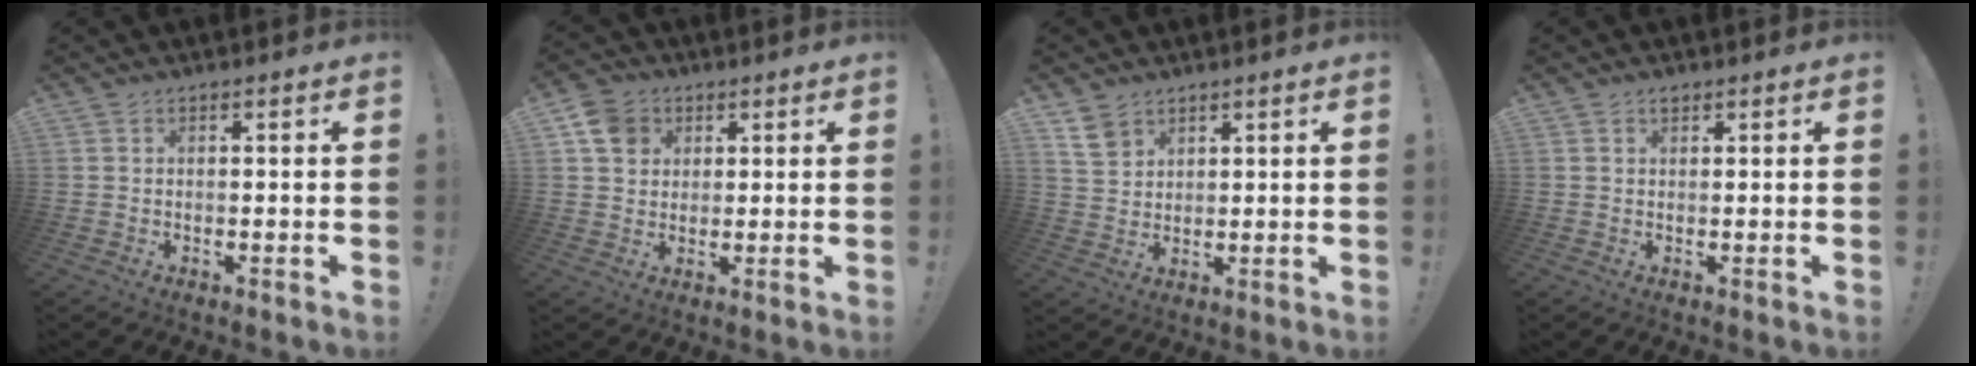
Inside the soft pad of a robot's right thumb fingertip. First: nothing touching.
{"total": 7.8, "force": [3.4, 6.5, 2.8], "torque": [-0.041, -0.011, 0.068]}
{"total": 6.6, "force": [4.4, 4.6, 1.7], "torque": [-0.020, -0.027, 0.085]}
{"total": 1.0, "force": [0.8, 0.5, 0.3], "torque": [-0.001, -0.002, 0.015]}